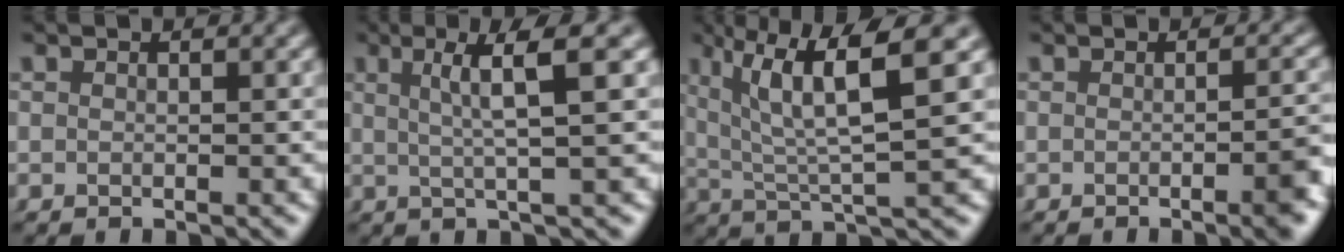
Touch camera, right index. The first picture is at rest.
{"total": 4.3, "force": [1.6, -0.6, 3.9], "torque": [-0.059, 0.011, 0.022]}
{"total": 7.6, "force": [3.1, 2.3, 6.6], "torque": [-0.113, 0.009, 0.050]}
{"total": 3.3, "force": [-1.1, 0.8, 3.0], "torque": [-0.027, 0.010, -0.026]}